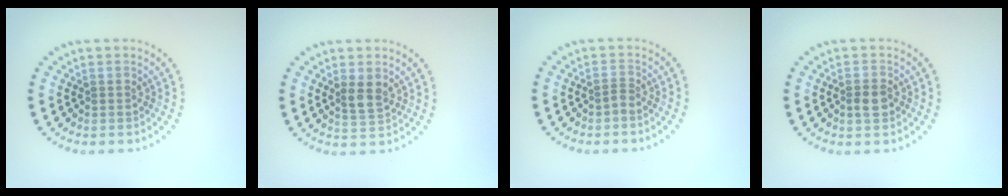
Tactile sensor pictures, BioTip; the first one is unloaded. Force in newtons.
{"total": 1.9, "press": 1.8, "slide": 0.7}
{"total": 0.5, "press": 0.2, "slide": 0.5}
{"total": 1.7, "press": 1.7, "slide": 0.5}